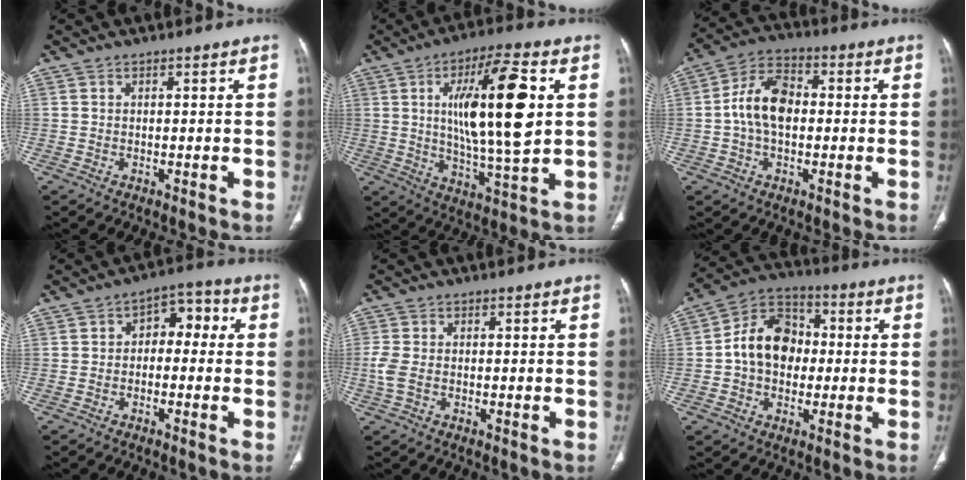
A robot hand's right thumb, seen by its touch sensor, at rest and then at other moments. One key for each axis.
{"total": 18.5, "fx": 3.6, "fy": 4.7, "fz": 17.5, "tx": -0.292, "ty": -0.013, "tz": 0.060}
{"total": 10.0, "fx": -0.1, "fy": 6.3, "fz": 7.8, "tx": -0.140, "ty": 0.026, "tz": -0.011}
{"total": 6.3, "fx": 0.1, "fy": 4.2, "fz": 4.7, "tx": -0.035, "ty": 0.032, "tz": -0.011}
{"total": 3.1, "fx": -0.6, "fy": 1.7, "fz": 2.5, "tx": -0.074, "ty": 0.001, "tz": -0.014}
{"total": 12.3, "fx": -0.1, "fy": 9.4, "fz": 7.9, "tx": -0.108, "ty": 0.032, "tz": -0.012}